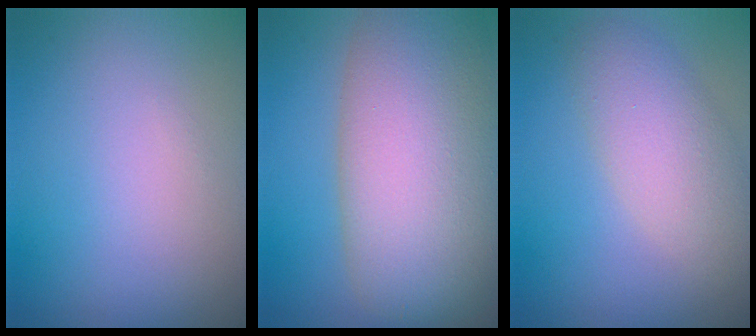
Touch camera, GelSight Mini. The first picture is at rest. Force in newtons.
{"total": 12.4, "press": 12.4, "slide": 0.7}
{"total": 4.2, "press": 4.2, "slide": 0.1}